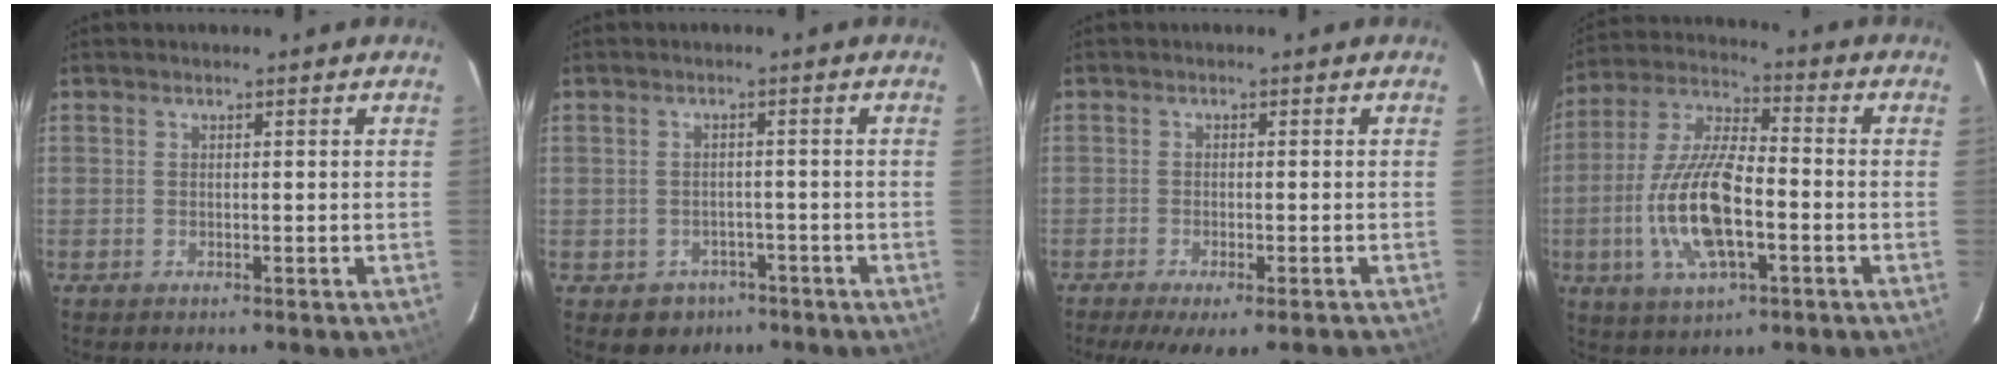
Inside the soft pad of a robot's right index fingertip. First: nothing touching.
{"total": 4.9, "force": [-2.5, 4.1, 0.6], "torque": [-0.020, 0.020, -0.023]}
{"total": 10.1, "force": [-8.2, 1.8, 5.6], "torque": [-0.109, -0.031, -0.118]}
{"total": 15.7, "force": [-4.0, 5.7, 14.1], "torque": [-0.298, -0.004, -0.075]}